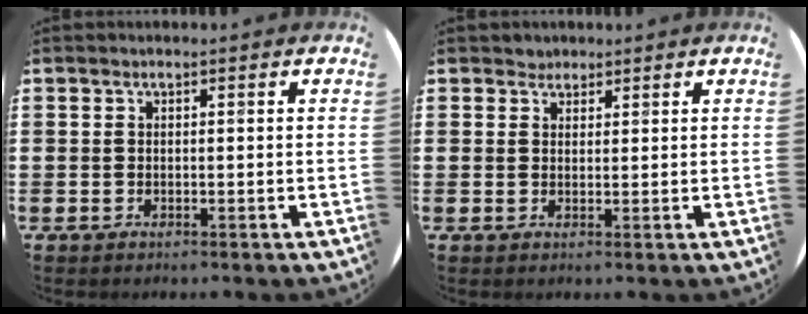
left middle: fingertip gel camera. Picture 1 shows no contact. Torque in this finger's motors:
{"motor_torque": [-0.16, 0.20, -0.03, 0.01]}